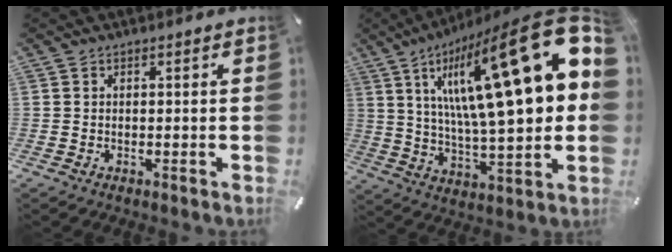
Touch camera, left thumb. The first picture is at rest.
{"total": 34.0, "force": [11.6, 10.5, 30.2], "torque": [-0.513, -0.087, 0.184]}